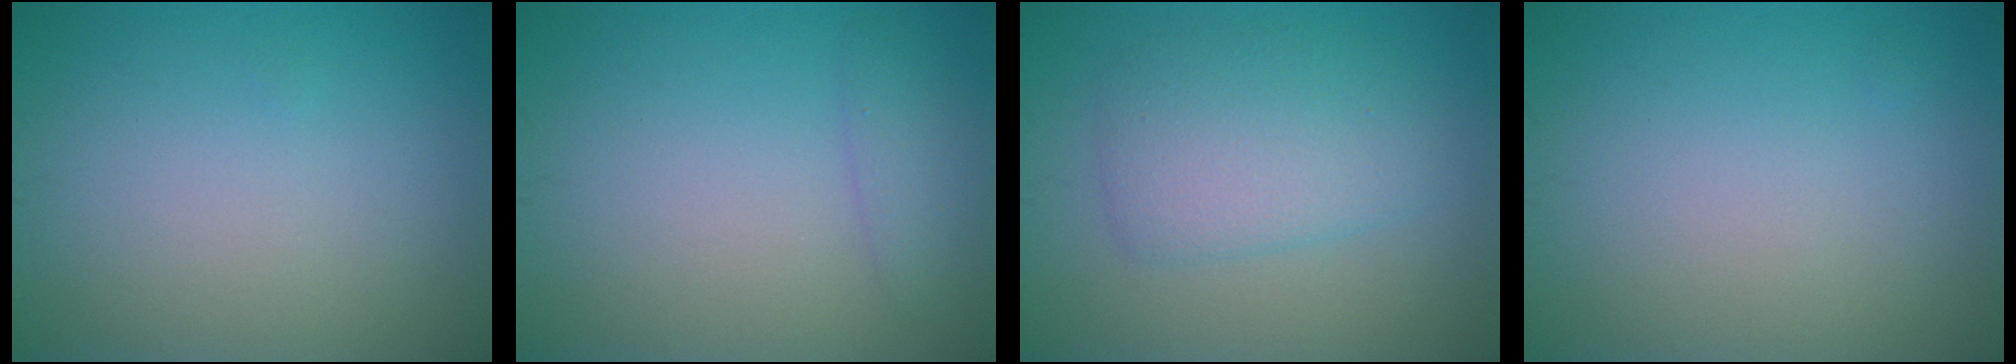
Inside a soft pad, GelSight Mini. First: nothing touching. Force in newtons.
{"total": 1.5, "press": 1.5, "slide": 0.0}
{"total": 4.3, "press": 4.3, "slide": 0.1}
{"total": 0.0}